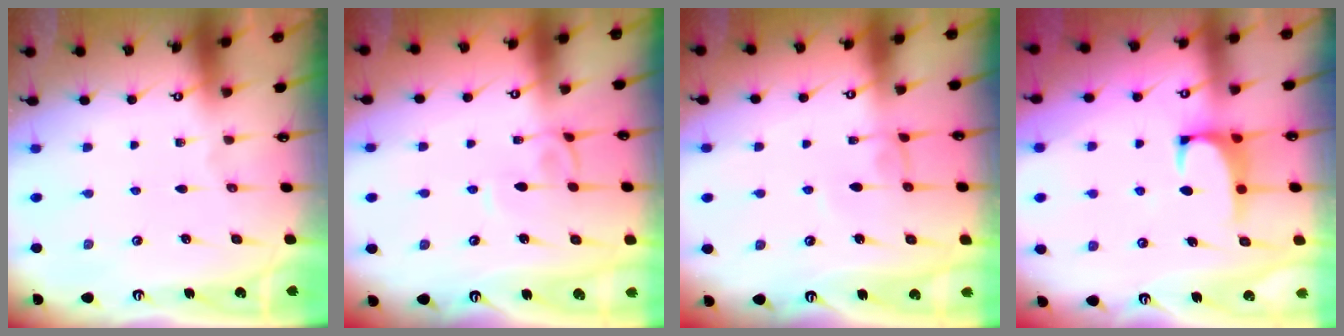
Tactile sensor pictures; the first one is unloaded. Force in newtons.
{"total": 2.8, "press": 2.8, "slide": 0.2}
{"total": 1.9, "press": 1.9, "slide": 0.2}
{"total": 1.3, "press": 1.1, "slide": 0.8}